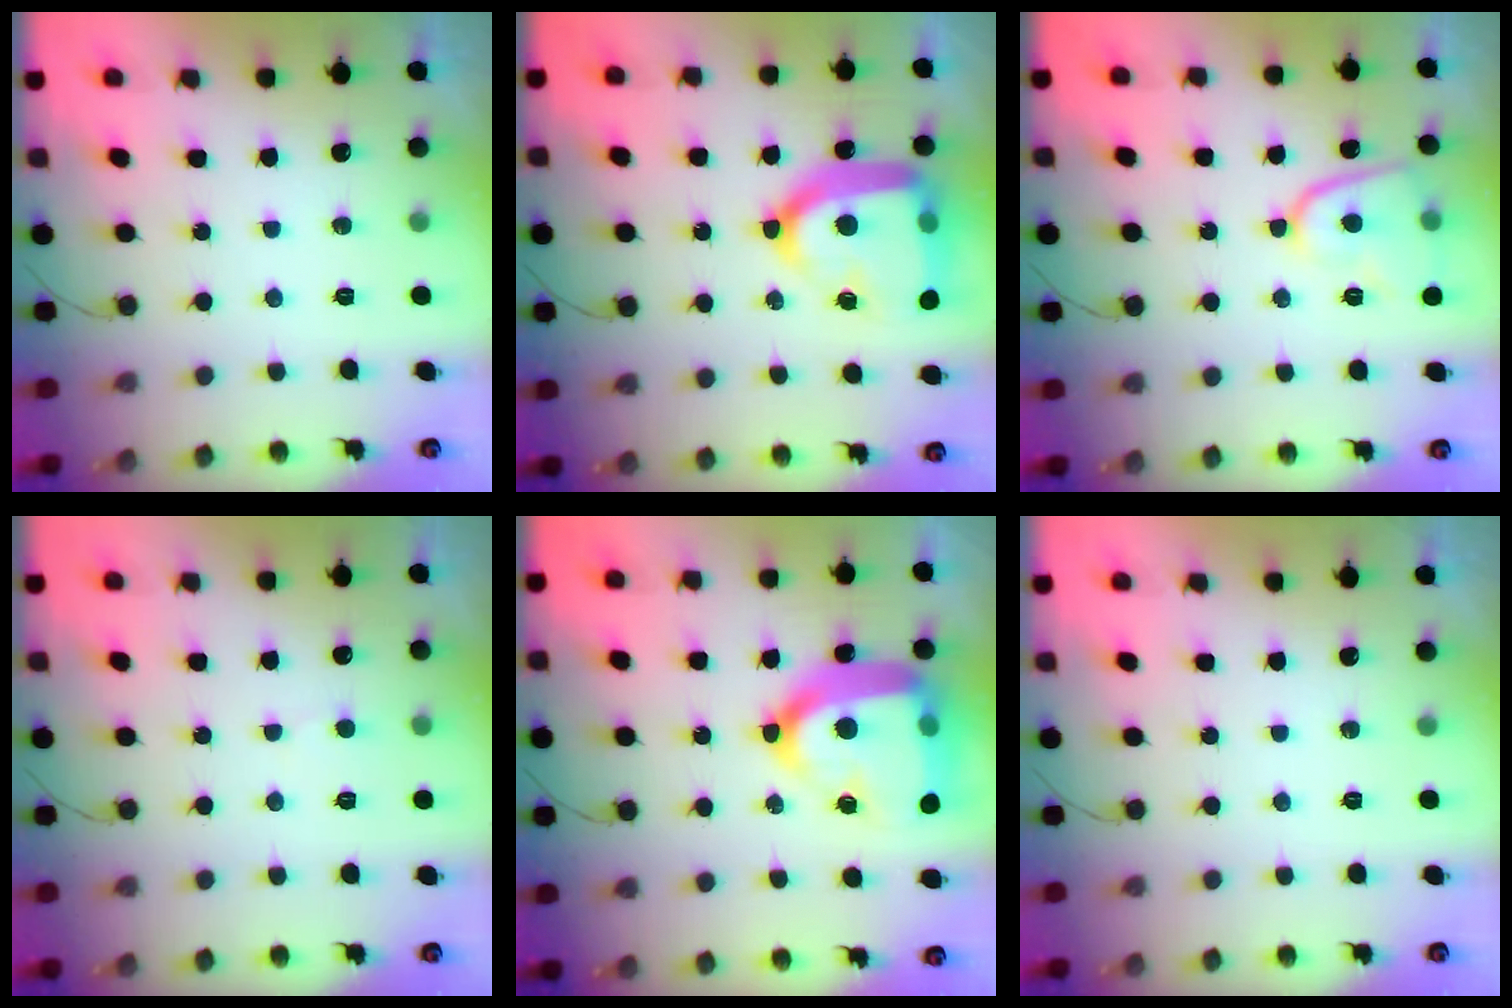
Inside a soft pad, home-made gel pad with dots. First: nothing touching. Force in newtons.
{"total": 24.5, "press": 24.4, "slide": 2.1}
{"total": 9.6, "press": 9.6, "slide": 1.1}
{"total": 3.8, "press": 3.8, "slide": 0.4}
{"total": 27.7, "press": 27.6, "slide": 2.6}
{"total": 0.0}